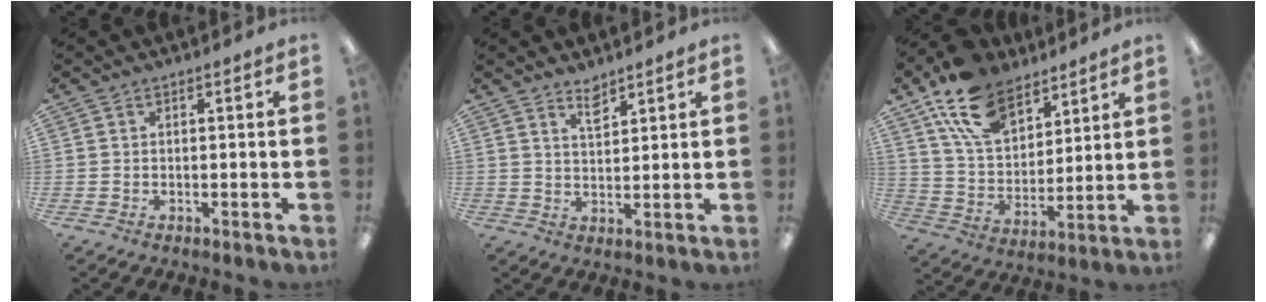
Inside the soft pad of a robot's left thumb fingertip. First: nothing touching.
{"total": 3.9, "force": [3.4, 1.2, 1.5], "torque": [-0.020, -0.018, 0.059]}
{"total": 16.5, "force": [11.1, 9.3, 7.9], "torque": [-0.159, -0.043, 0.210]}